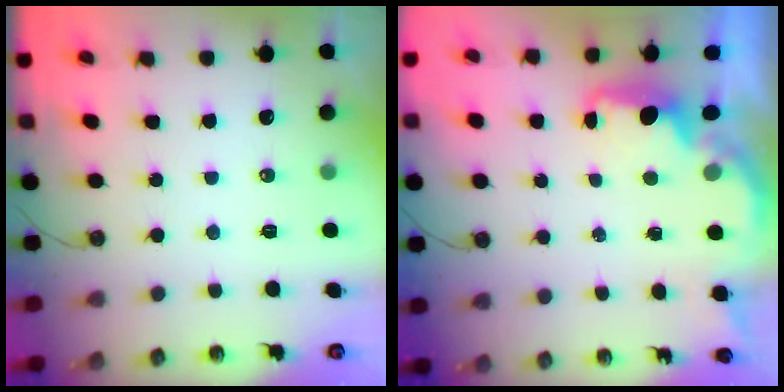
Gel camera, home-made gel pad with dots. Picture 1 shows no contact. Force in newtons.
{"total": 2.0, "press": 1.9, "slide": 0.7}